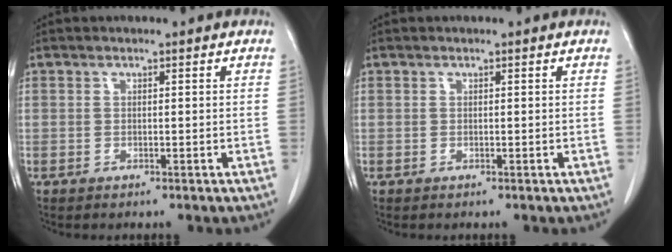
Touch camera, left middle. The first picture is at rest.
{"total": 0.0}